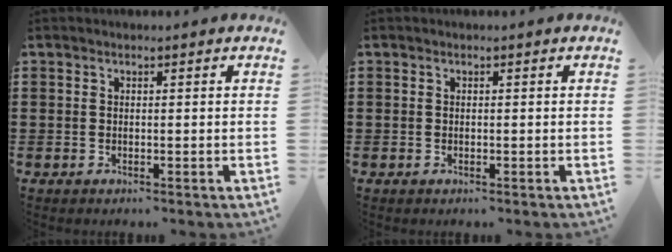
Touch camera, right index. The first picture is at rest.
{"total": 0.0}